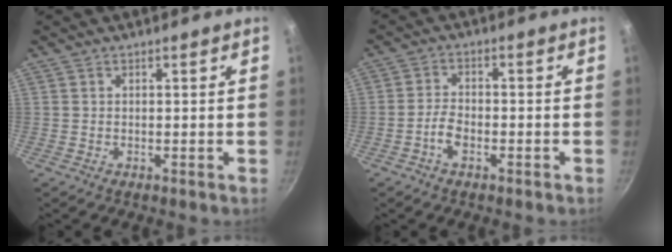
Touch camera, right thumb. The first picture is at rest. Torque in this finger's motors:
{"motor_torque": [-0.27, 0.01, 0.26, 0.11, -0.04]}